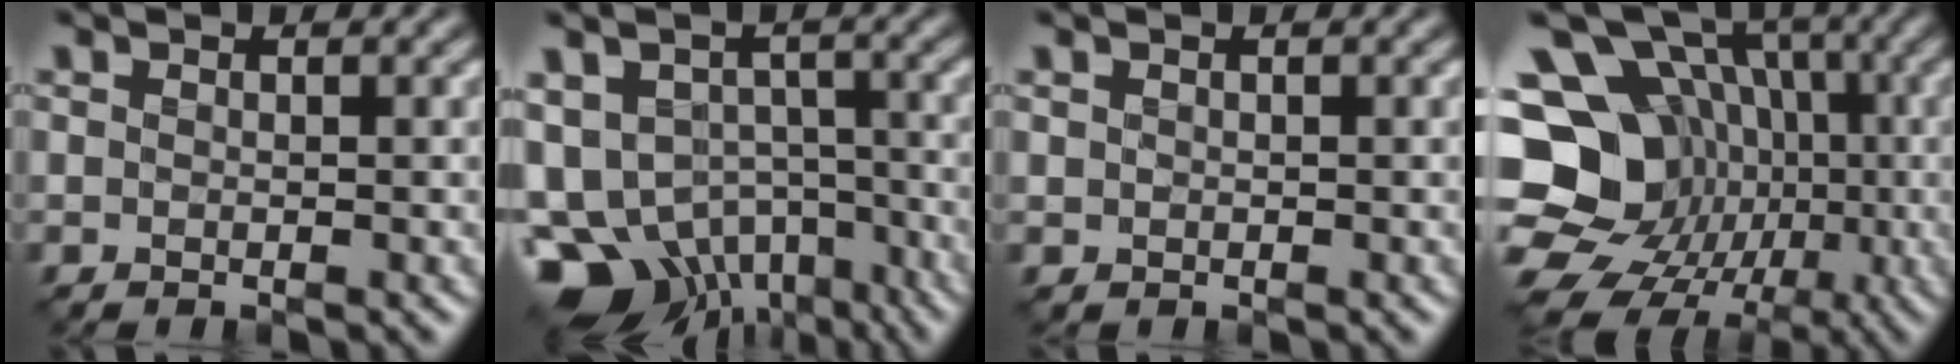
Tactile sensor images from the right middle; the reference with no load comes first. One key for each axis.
{"total": 12.6, "fx": -6.6, "fy": 8.6, "fz": 6.3, "tx": -0.120, "ty": -0.030, "tz": -0.097}
{"total": 0.0}
{"total": 19.2, "fx": -5.1, "fy": 16.0, "fz": 9.3, "tx": -0.160, "ty": 0.012, "tz": -0.111}